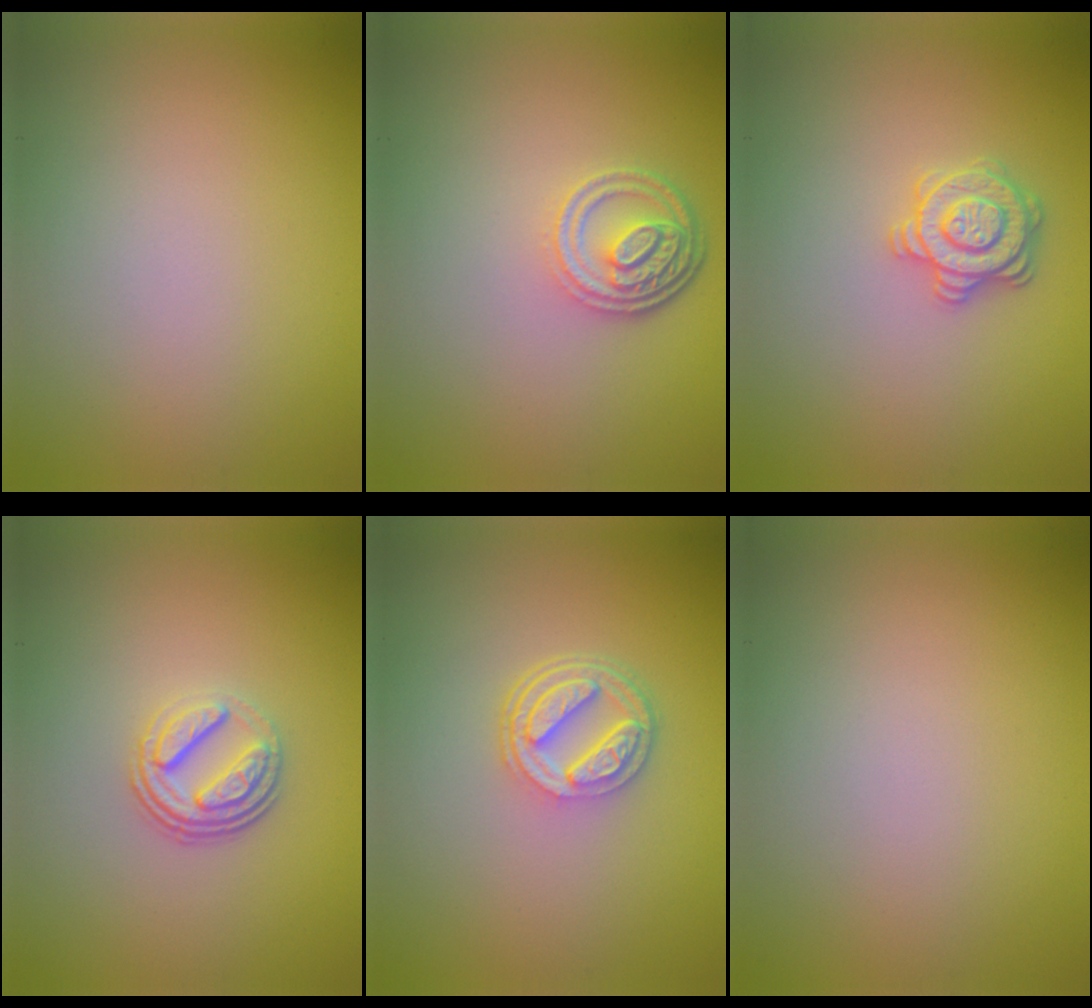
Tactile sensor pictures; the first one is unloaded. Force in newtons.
{"total": 4.2, "press": 3.2, "slide": 2.7}
{"total": 2.9, "press": 2.8, "slide": 0.6}
{"total": 3.6, "press": 2.5, "slide": 2.5}
{"total": 4.3, "press": 3.3, "slide": 2.8}
{"total": 0.0}